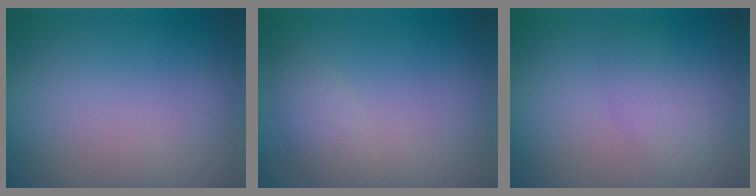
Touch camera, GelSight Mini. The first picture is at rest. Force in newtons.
{"total": 1.9, "press": 1.9, "slide": 0.1}
{"total": 2.4, "press": 2.4, "slide": 0.1}